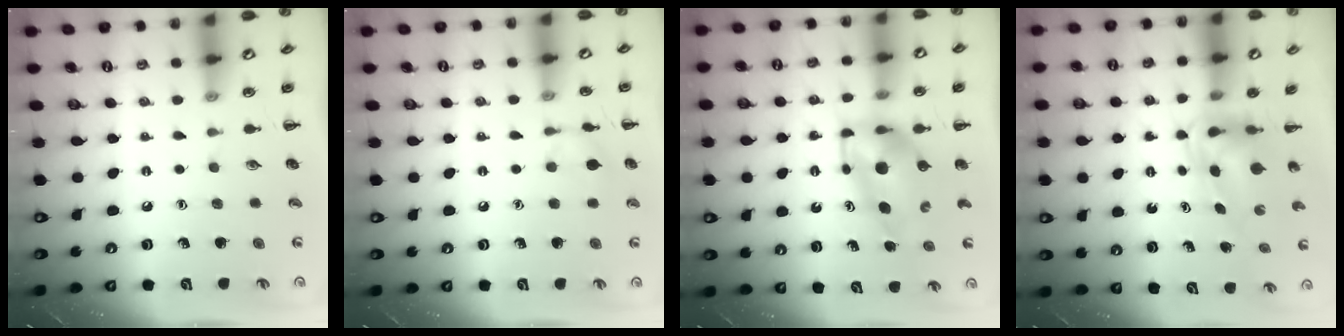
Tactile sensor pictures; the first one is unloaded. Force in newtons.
{"total": 7.1, "press": 6.8, "slide": 2.0}
{"total": 6.8, "press": 6.7, "slide": 1.4}
{"total": 6.4, "press": 6.3, "slide": 1.3}